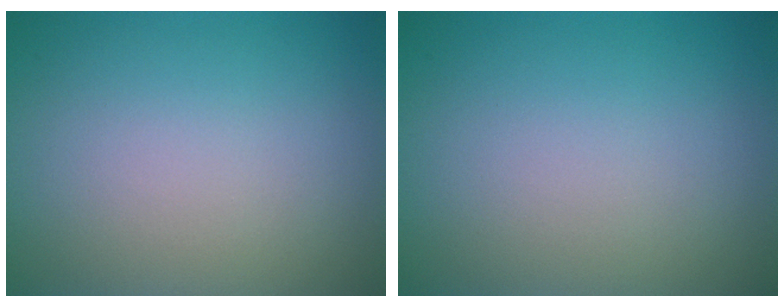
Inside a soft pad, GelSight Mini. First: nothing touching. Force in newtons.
{"total": 0.0}